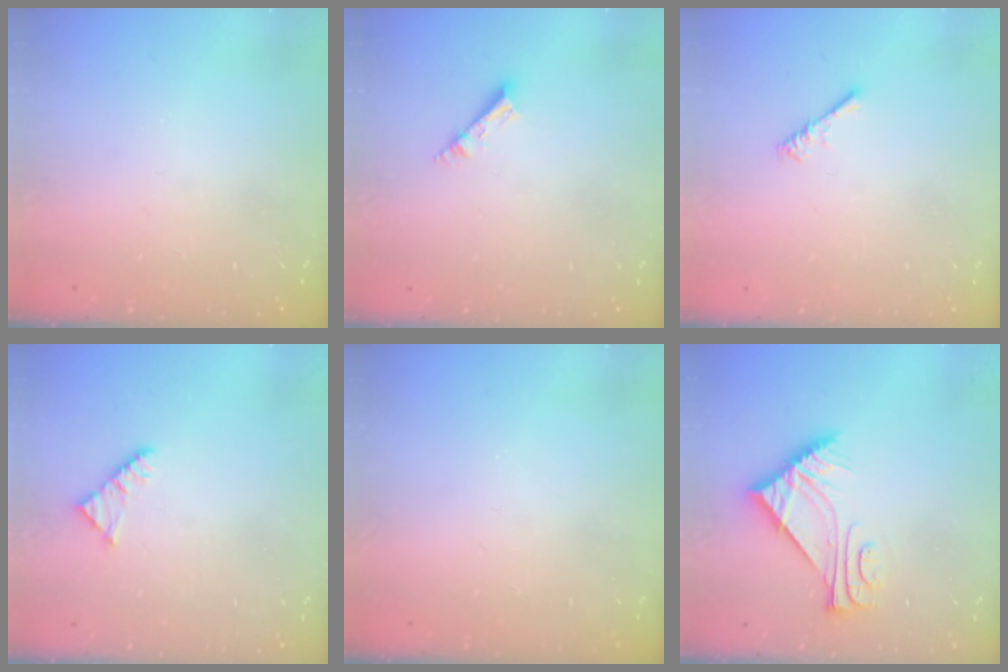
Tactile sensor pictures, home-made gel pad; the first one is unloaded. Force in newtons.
{"total": 3.8, "press": 3.8, "slide": 0.2}
{"total": 0.9, "press": 0.9, "slide": 0.3}
{"total": 2.3, "press": 2.3, "slide": 0.4}
{"total": 0.0}
{"total": 6.9, "press": 6.8, "slide": 0.8}